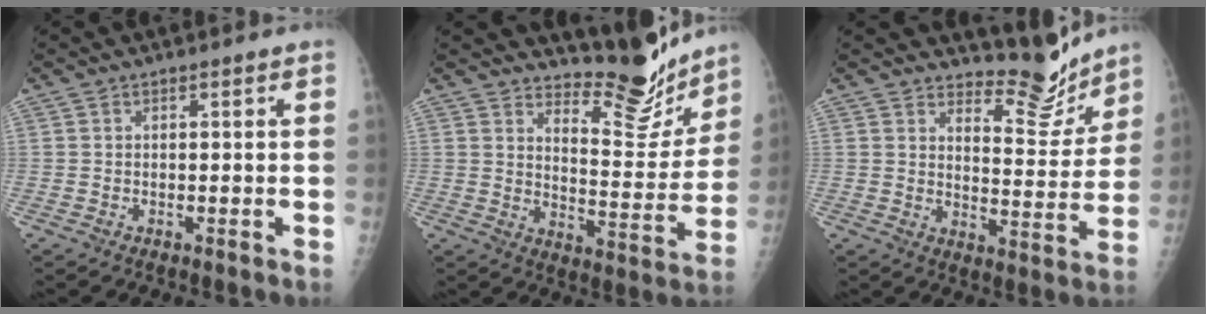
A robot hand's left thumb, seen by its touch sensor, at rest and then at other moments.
{"total": 12.2, "force": [11.4, 3.2, 3.2], "torque": [-0.020, -0.105, 0.169]}
{"total": 9.1, "force": [8.6, 2.6, 1.6], "torque": [0.005, -0.086, 0.128]}